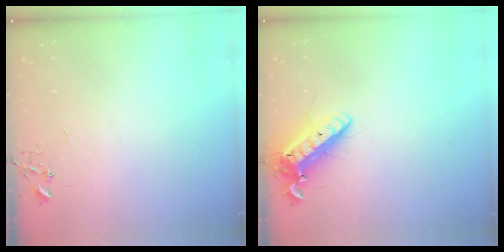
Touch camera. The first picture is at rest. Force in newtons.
{"total": 14.7, "press": 14.4, "slide": 2.9}